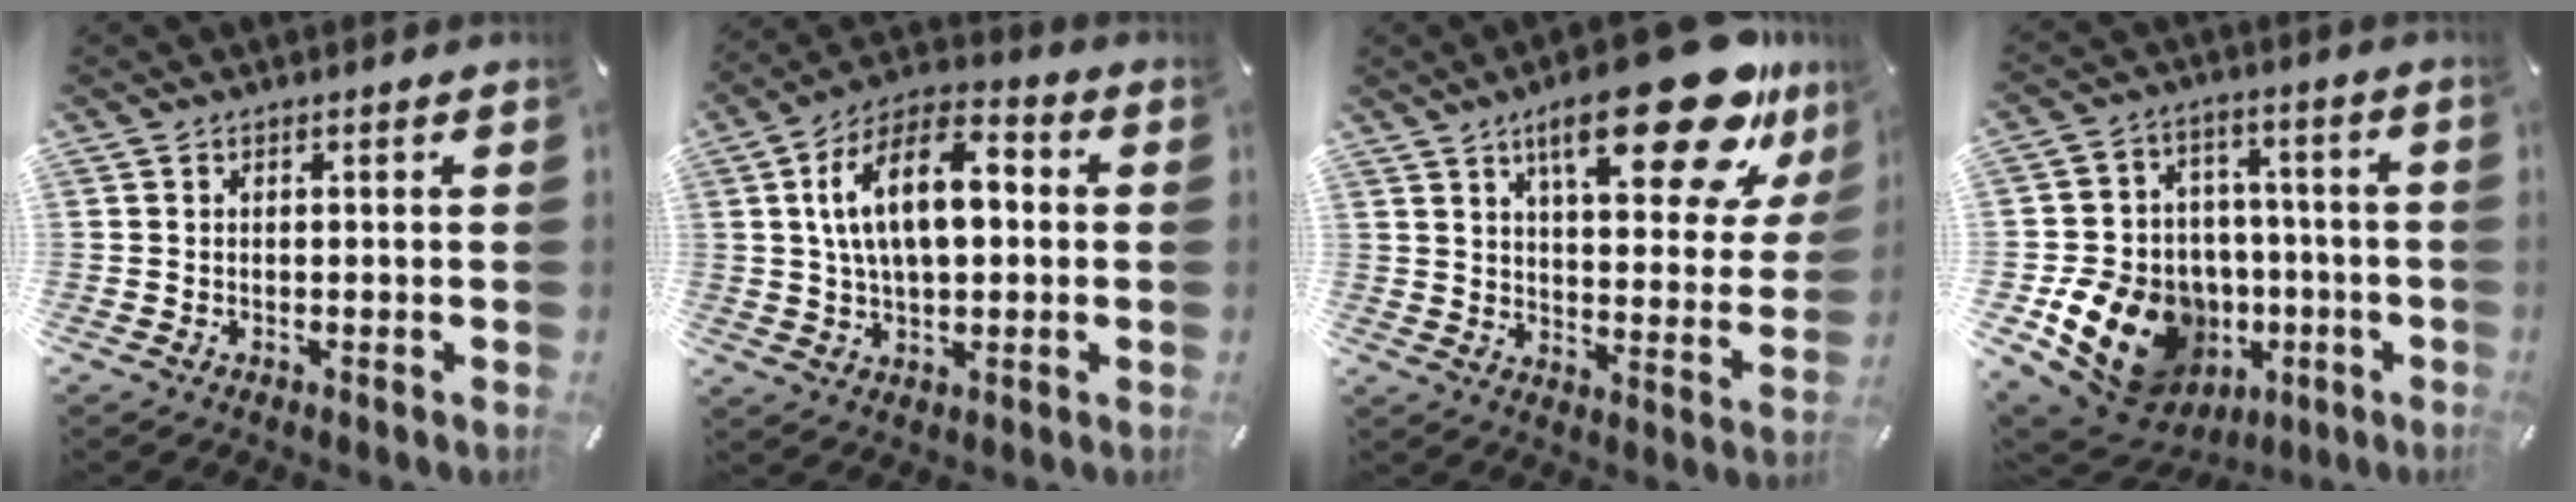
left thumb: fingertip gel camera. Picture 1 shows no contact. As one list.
[{"total": 15.7, "force": [2.8, 9.0, 12.5], "torque": [-0.233, 0.005, 0.047]}, {"total": 23.8, "force": [14.6, 8.1, 17.0], "torque": [-0.237, -0.084, 0.230]}, {"total": 18.3, "force": [-6.2, 15.0, 8.5], "torque": [-0.147, 0.028, -0.079]}]